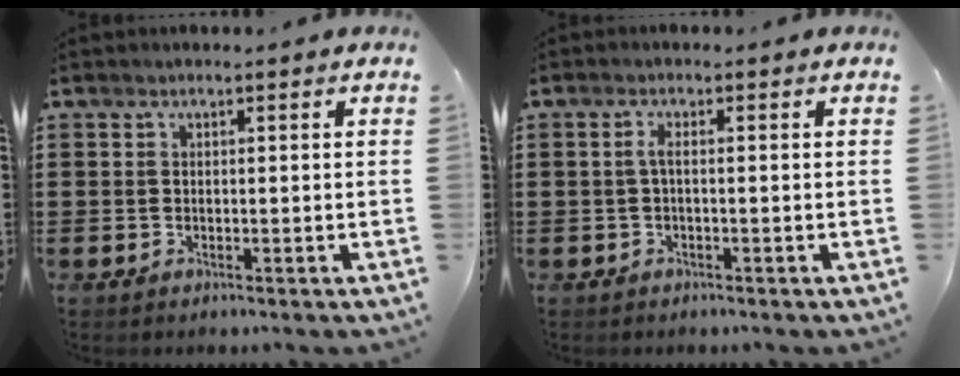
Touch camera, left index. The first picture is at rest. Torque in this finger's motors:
{"motor_torque": [0.02, 0.02, 0.04, 0.01]}